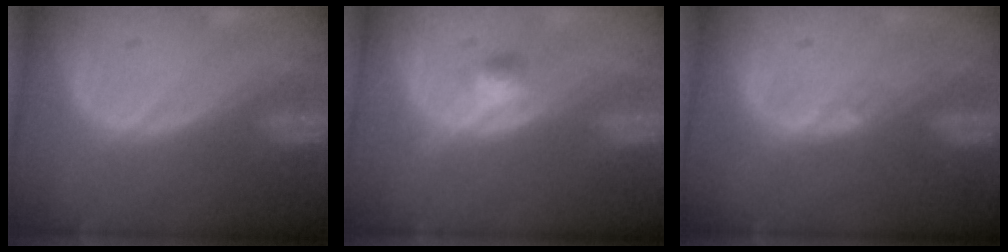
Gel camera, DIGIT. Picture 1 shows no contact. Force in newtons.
{"total": 2.4, "press": 2.1, "slide": 1.1}
{"total": 0.7, "press": 0.6, "slide": 0.3}